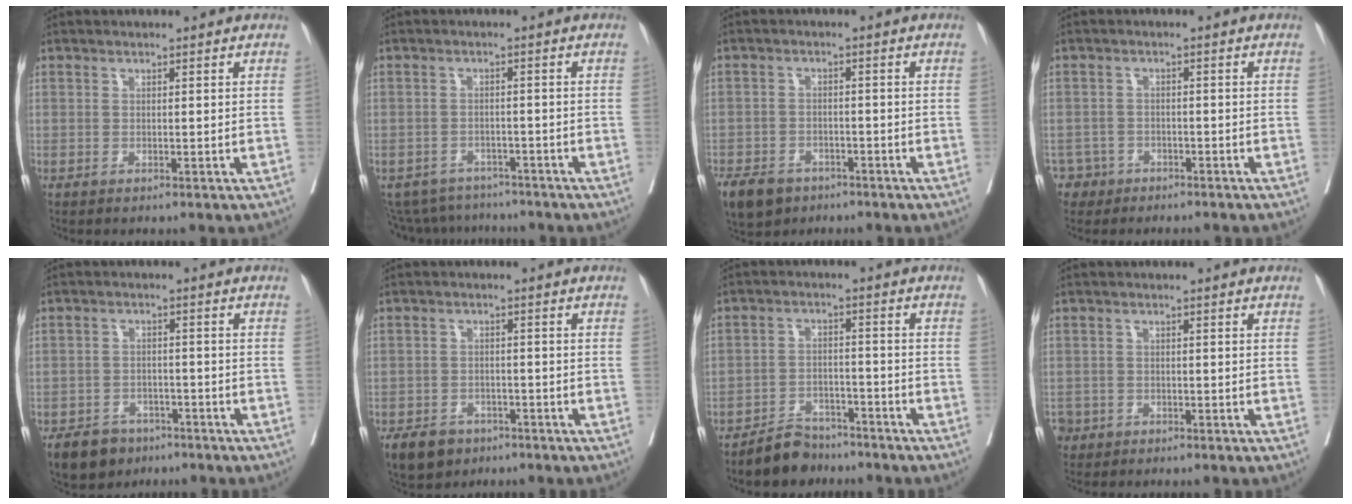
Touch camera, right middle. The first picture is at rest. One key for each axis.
{"total": 7.1, "fx": -6.7, "fy": 2.4, "fz": -0.1, "tx": 0.002, "ty": 0.014, "tz": -0.087}
{"total": 7.4, "fx": -5.2, "fy": 4.6, "fz": 2.8, "tx": -0.054, "ty": 0.000, "tz": -0.081}
{"total": 3.7, "fx": -2.5, "fy": 2.7, "fz": -0.6, "tx": 0.007, "ty": 0.010, "tz": -0.043}
{"total": 6.1, "fx": -4.4, "fy": 3.8, "fz": 1.8, "tx": -0.033, "ty": 0.002, "tz": -0.070}
{"total": 5.4, "fx": -3.7, "fy": 3.5, "fz": 1.7, "tx": -0.032, "ty": 0.001, "tz": -0.056}
{"total": 5.2, "fx": -4.6, "fy": 2.4, "fz": 0.5, "tx": -0.012, "ty": 0.001, "tz": -0.081}
{"total": 2.9, "fx": -1.8, "fy": 2.2, "fz": 0.1, "tx": -0.003, "ty": 0.005, "tz": -0.037}